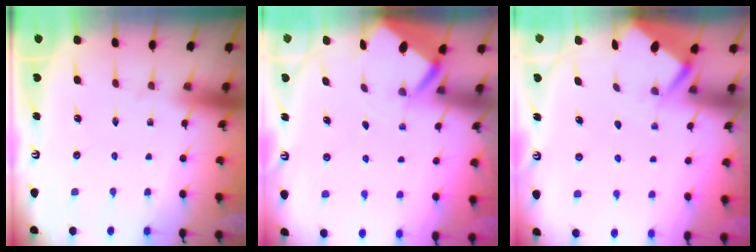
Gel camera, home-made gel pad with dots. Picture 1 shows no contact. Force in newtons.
{"total": 2.5, "press": 2.5, "slide": 0.3}
{"total": 2.7, "press": 2.6, "slide": 0.3}